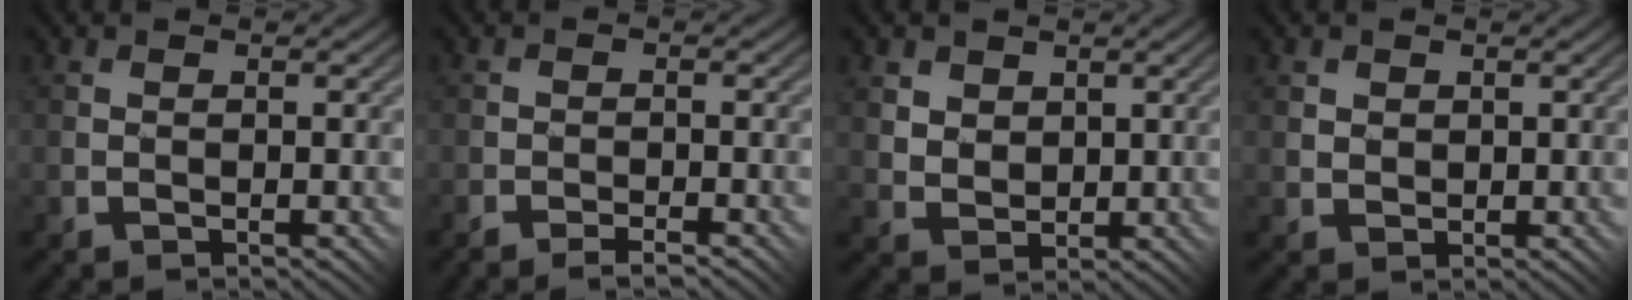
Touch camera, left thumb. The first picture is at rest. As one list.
[{"total": 2.0, "force": [-1.8, 0.5, 0.8], "torque": [-0.008, 0.003, -0.033]}, {"total": 4.2, "force": [2.7, 3.1, 1.1], "torque": [-0.060, -0.003, 0.056]}, {"total": 2.2, "force": [1.3, 1.8, 0.3], "torque": [-0.022, 0.004, 0.025]}]